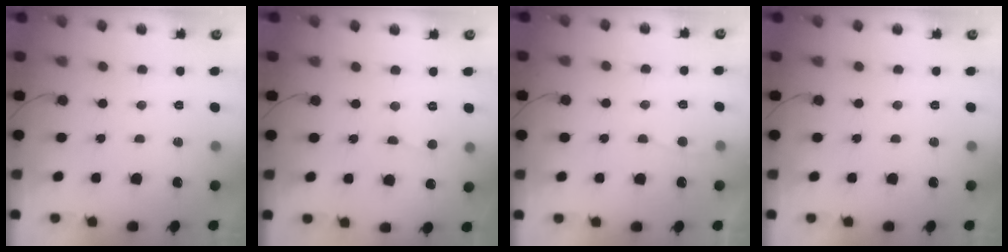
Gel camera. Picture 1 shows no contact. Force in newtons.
{"total": 2.2, "press": 2.2, "slide": 0.2}
{"total": 3.7, "press": 3.7, "slide": 0.4}
{"total": 0.0}